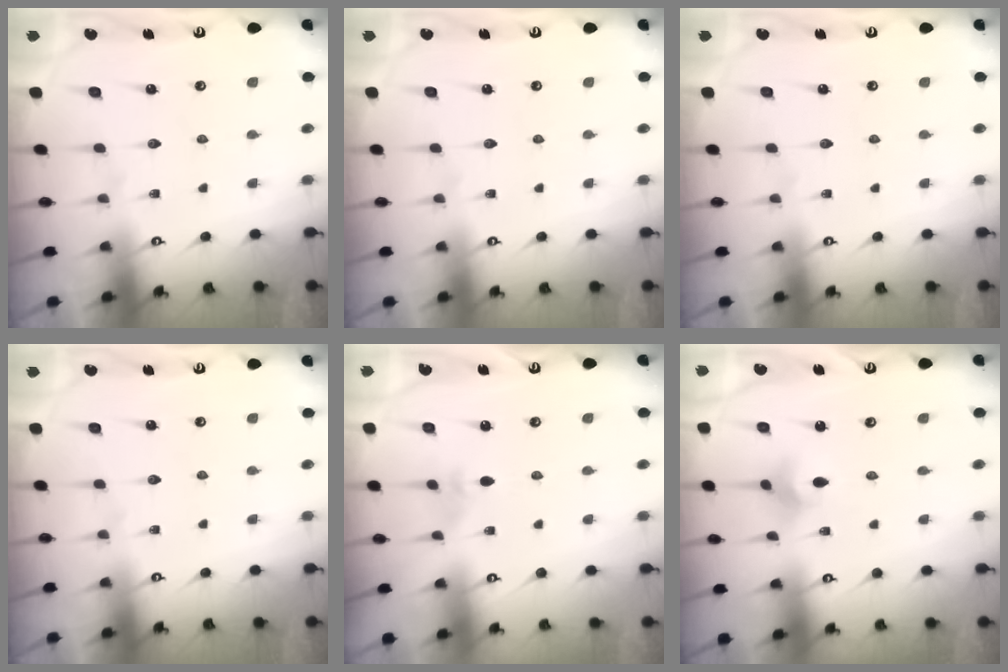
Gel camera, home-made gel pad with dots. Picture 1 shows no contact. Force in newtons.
{"total": 0.0}
{"total": 0.0}
{"total": 0.0}
{"total": 2.2, "press": 2.1, "slide": 0.6}
{"total": 3.4, "press": 3.3, "slide": 0.8}